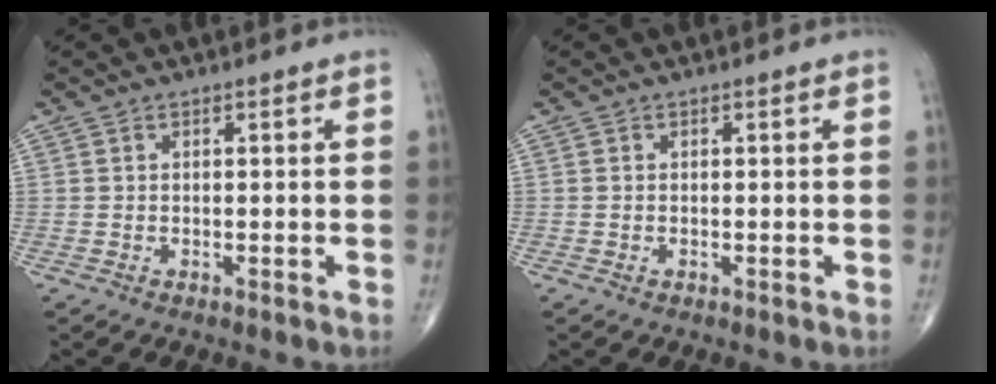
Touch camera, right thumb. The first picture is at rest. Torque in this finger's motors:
{"motor_torque": [-0.25, -0.04, -0.21, -0.23, 0.00]}